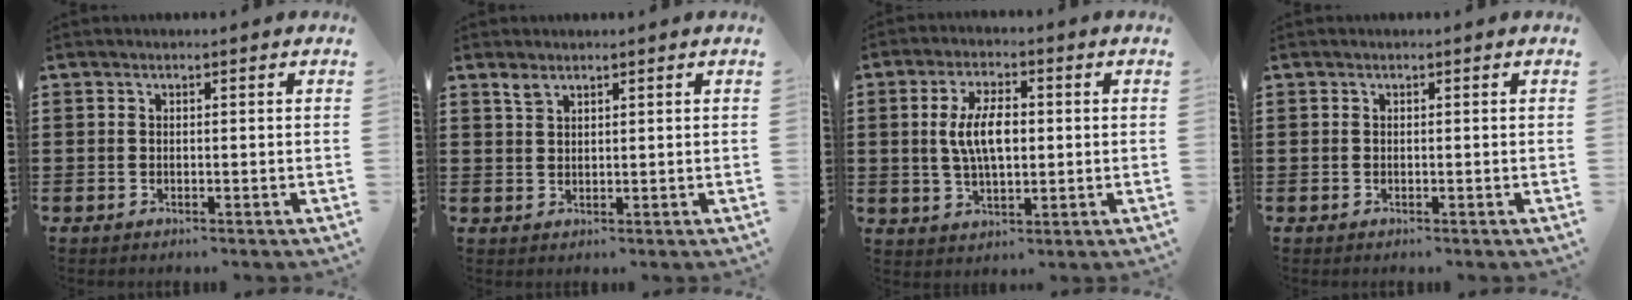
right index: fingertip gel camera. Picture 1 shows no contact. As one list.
[{"total": 1.9, "force": [1.5, 0.7, 0.8], "torque": [-0.020, 0.001, 0.029]}, {"total": 7.2, "force": [0.5, 3.1, 6.4], "torque": [-0.124, 0.005, 0.003]}, {"total": 0.0}]